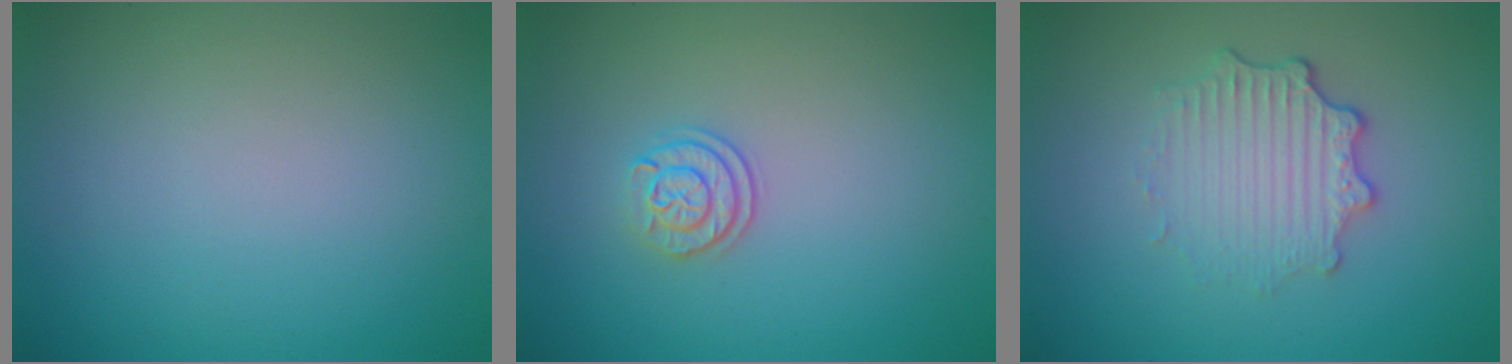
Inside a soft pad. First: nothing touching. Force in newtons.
{"total": 2.0, "press": 1.8, "slide": 0.9}
{"total": 3.5, "press": 2.8, "slide": 2.2}